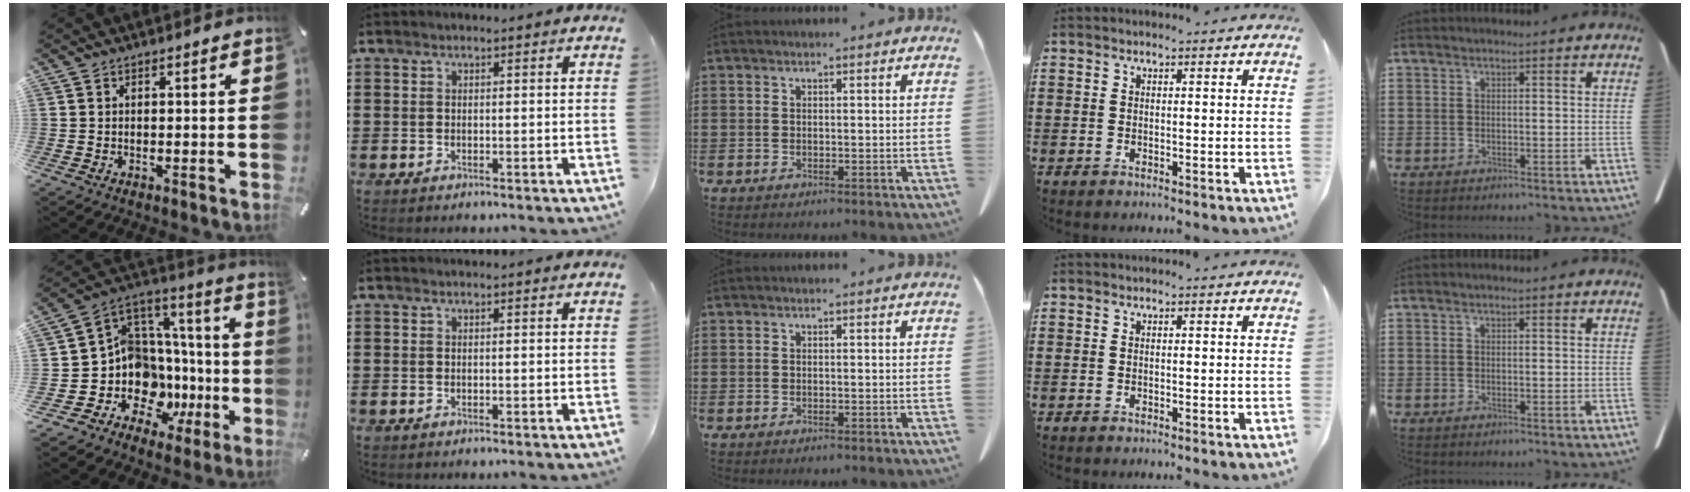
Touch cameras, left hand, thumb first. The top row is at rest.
{"thumb": {"total": 12.3, "force": [-4.4, 10.7, 4.3], "torque": [-0.095, -0.044, -0.061]}}